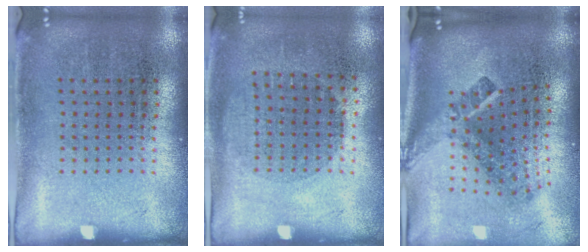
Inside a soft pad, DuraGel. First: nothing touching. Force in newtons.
{"total": 1.0, "press": 0.9, "slide": 0.3}
{"total": 2.8, "press": 1.7, "slide": 2.2}